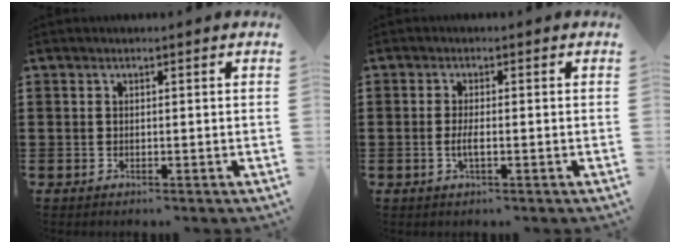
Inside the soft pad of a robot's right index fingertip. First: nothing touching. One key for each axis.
{"total": 2.3, "fx": -0.6, "fy": 0.4, "fz": 2.1, "tx": -0.045, "ty": -0.003, "tz": -0.013}